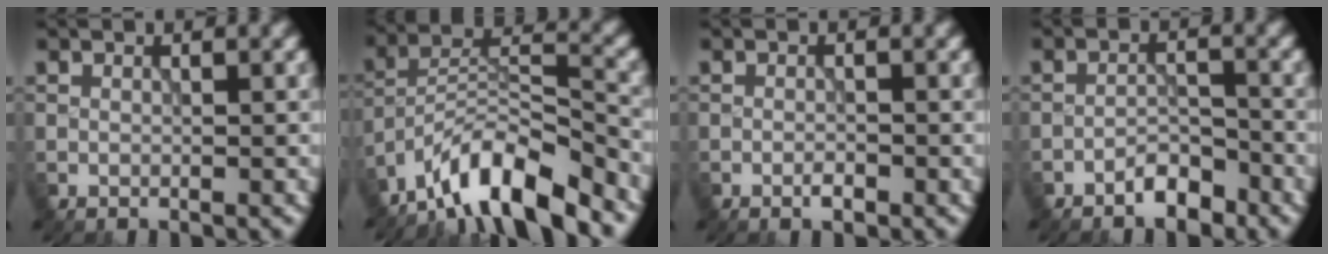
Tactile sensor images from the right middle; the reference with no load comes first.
{"total": 9.5, "force": [-7.6, 2.3, 5.2], "torque": [-0.075, 0.009, -0.147]}
{"total": 1.0, "force": [-0.6, 0.3, 0.7], "torque": [-0.014, 0.000, -0.011]}
{"total": 2.5, "force": [-2.1, 0.8, 1.2], "torque": [-0.013, 0.010, -0.039]}